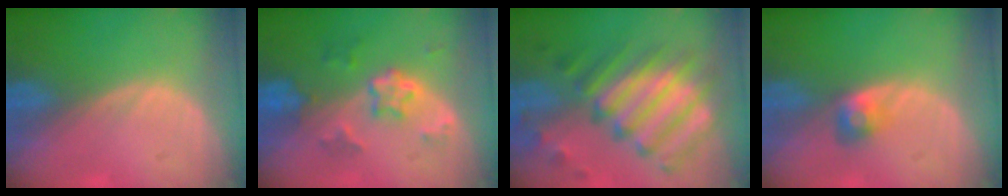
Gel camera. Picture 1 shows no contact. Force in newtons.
{"total": 6.0, "press": 5.4, "slide": 2.6}
{"total": 11.7, "press": 10.4, "slide": 5.3}
{"total": 2.8, "press": 2.6, "slide": 1.2}